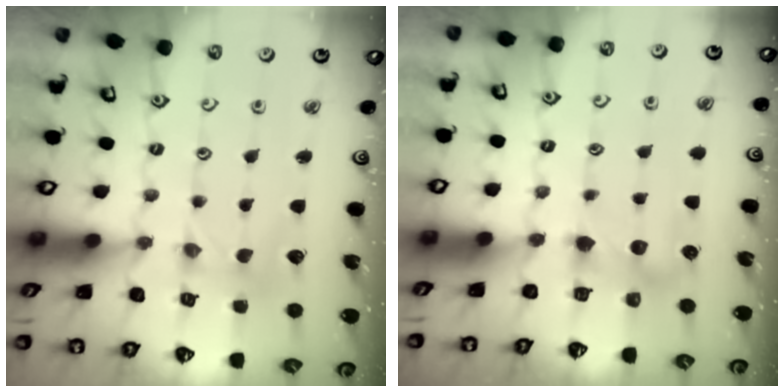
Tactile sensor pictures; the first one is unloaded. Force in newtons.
{"total": 5.4, "press": 5.4, "slide": 0.4}